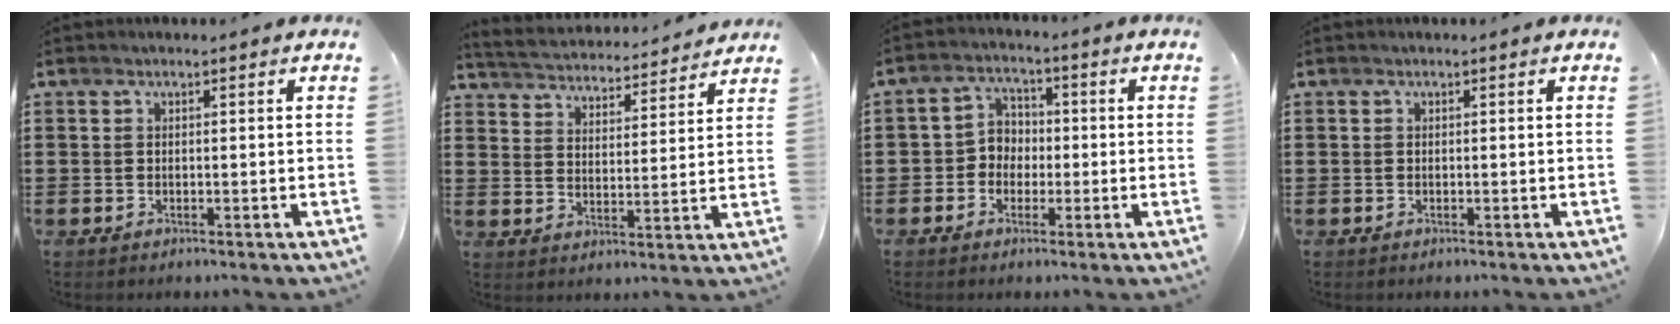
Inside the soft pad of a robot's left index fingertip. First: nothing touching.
{"total": 3.9, "force": [3.9, -0.1, -0.1], "torque": [-0.021, -0.034, 0.062]}
{"total": 4.2, "force": [-1.2, 3.8, 1.4], "torque": [-0.041, 0.013, -0.029]}
{"total": 0.0}